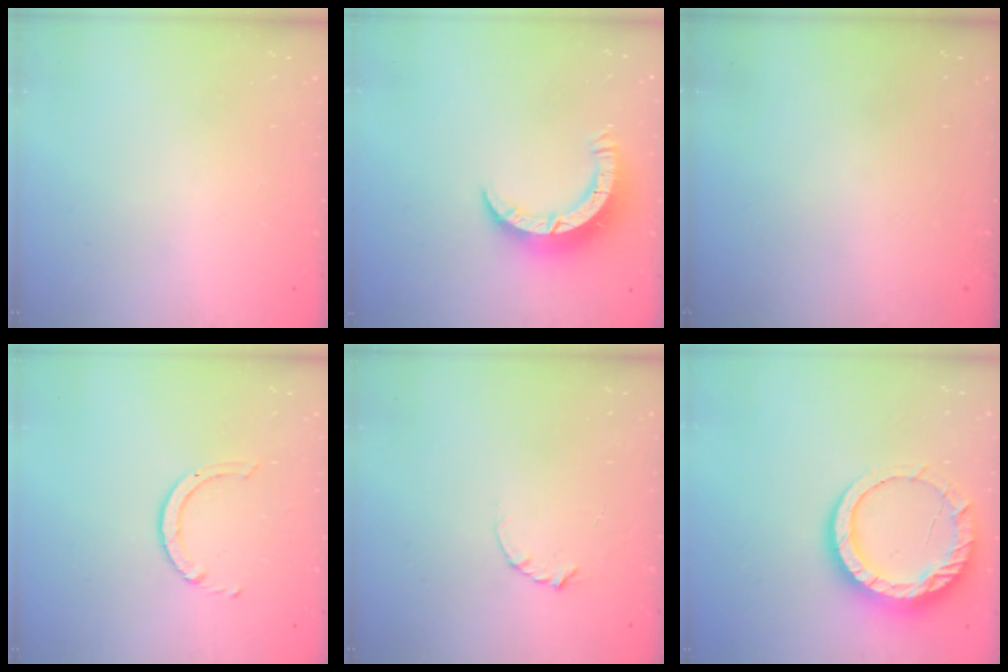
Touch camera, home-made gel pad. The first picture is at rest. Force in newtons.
{"total": 7.7, "press": 7.7, "slide": 0.4}
{"total": 0.0}
{"total": 2.5, "press": 2.4, "slide": 0.3}
{"total": 2.9, "press": 2.9, "slide": 0.3}
{"total": 14.3, "press": 14.3, "slide": 1.3}